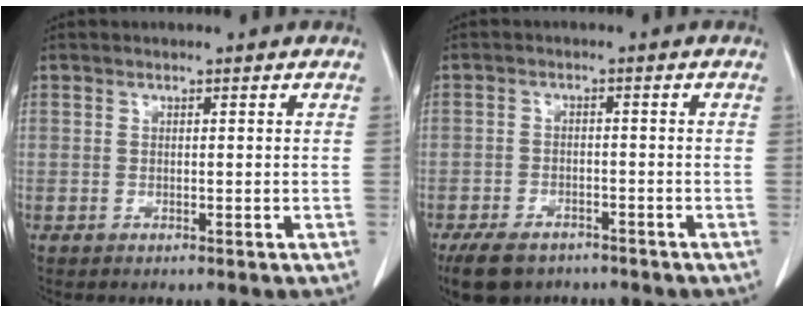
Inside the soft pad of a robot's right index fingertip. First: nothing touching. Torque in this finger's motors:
{"motor_torque": [0.48, -0.46, 0.22, 0.03]}